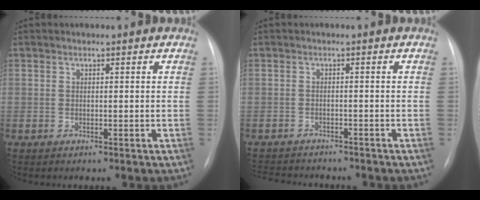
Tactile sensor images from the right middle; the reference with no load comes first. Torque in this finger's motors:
{"motor_torque": [0.03, -0.12, 0.01, 0.00]}